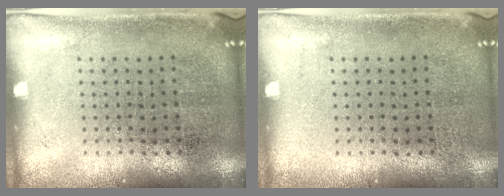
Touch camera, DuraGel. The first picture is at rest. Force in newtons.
{"total": 0.0}